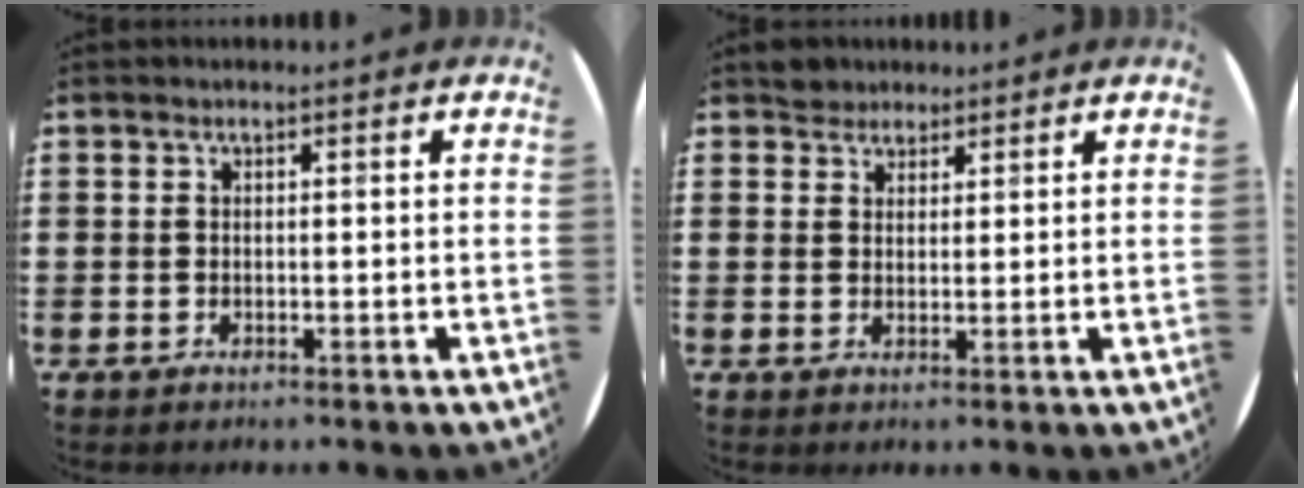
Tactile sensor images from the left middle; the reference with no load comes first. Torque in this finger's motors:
{"motor_torque": [0.43, -0.36, 0.01, 0.01]}